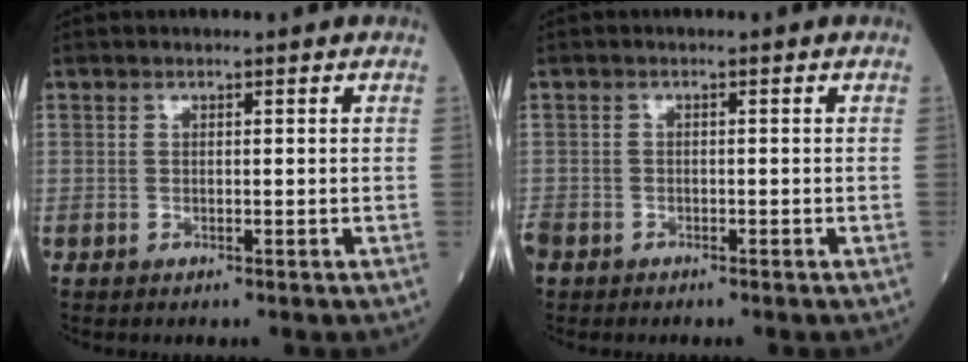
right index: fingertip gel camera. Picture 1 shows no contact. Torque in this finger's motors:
{"motor_torque": [-0.47, -0.44, 0.18, 0.21]}